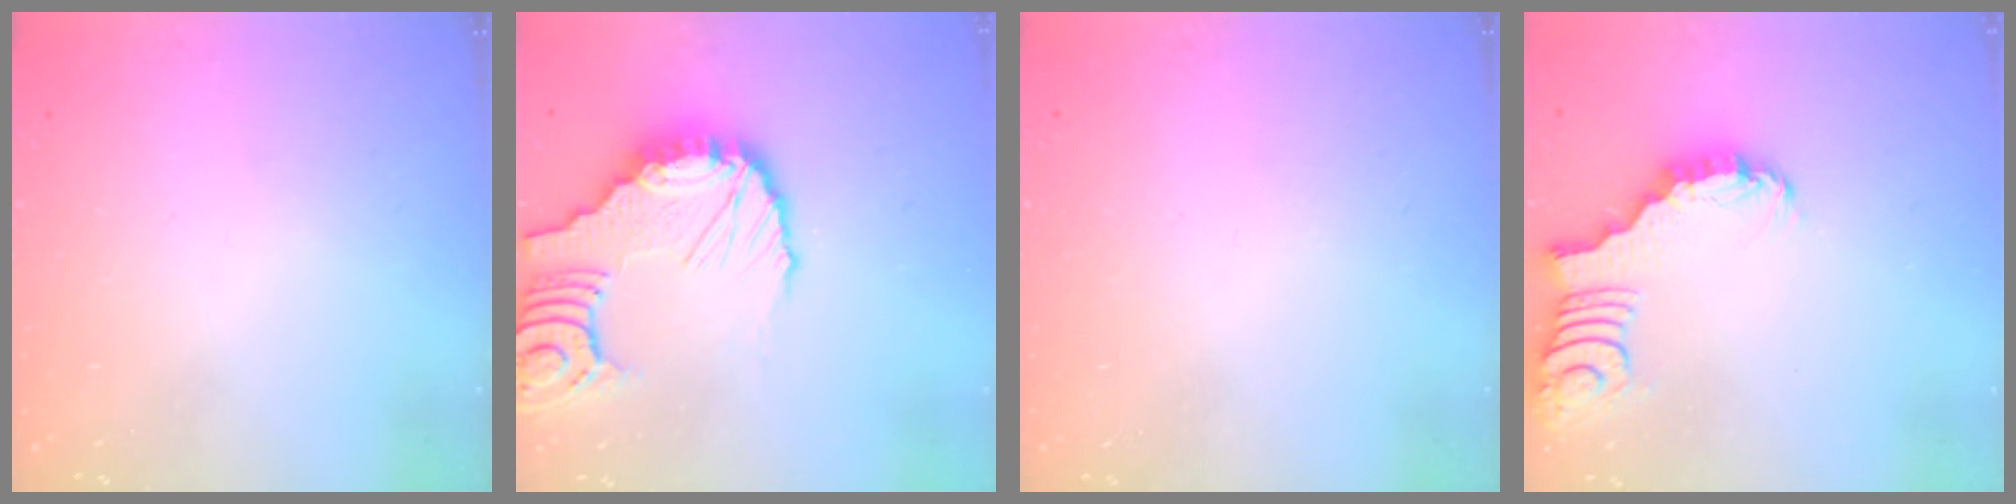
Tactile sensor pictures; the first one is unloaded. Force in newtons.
{"total": 13.0, "press": 13.0, "slide": 1.5}
{"total": 0.0}
{"total": 3.2, "press": 3.2, "slide": 0.2}